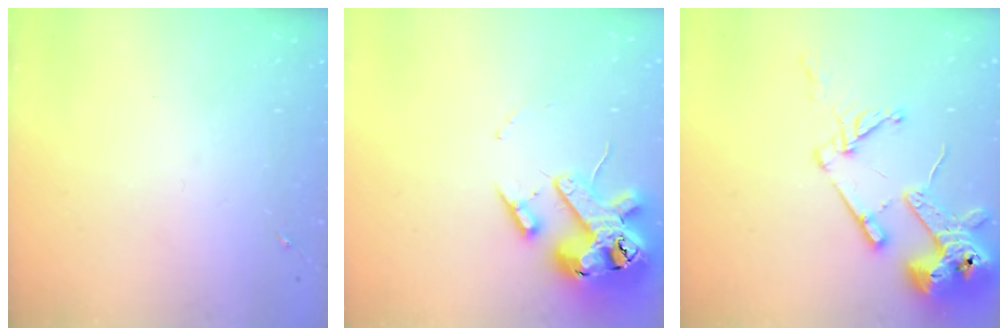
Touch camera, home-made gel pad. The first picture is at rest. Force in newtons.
{"total": 18.6, "press": 18.4, "slide": 2.8}
{"total": 17.2, "press": 17.1, "slide": 2.1}